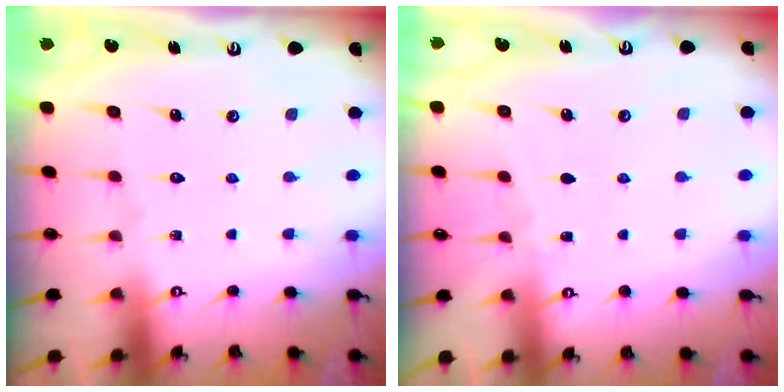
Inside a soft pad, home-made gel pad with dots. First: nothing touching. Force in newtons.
{"total": 2.7, "press": 2.6, "slide": 0.3}